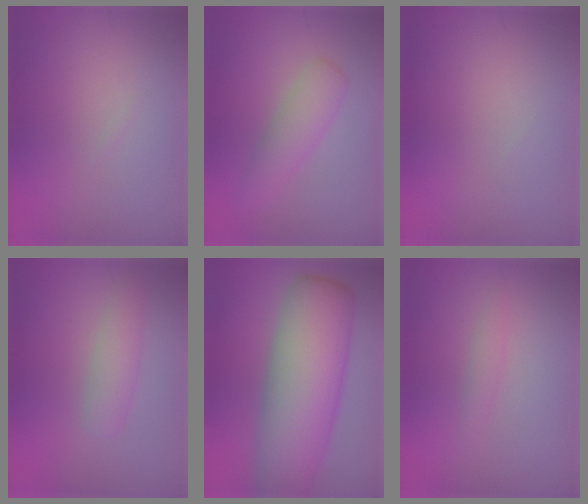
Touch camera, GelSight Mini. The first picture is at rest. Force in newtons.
{"total": 2.6, "press": 2.6, "slide": 0.1}
{"total": 0.0}
{"total": 2.2, "press": 2.2, "slide": 0.1}
{"total": 10.8, "press": 10.8, "slide": 0.3}
{"total": 0.8, "press": 0.8, "slide": 0.0}